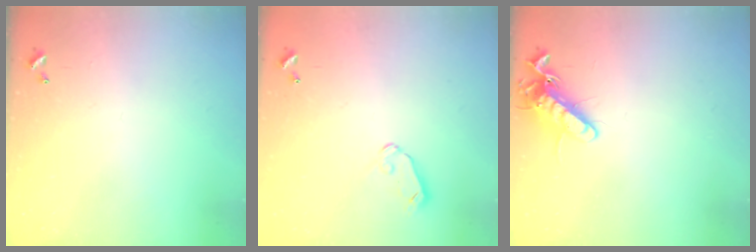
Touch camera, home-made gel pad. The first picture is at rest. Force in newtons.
{"total": 5.8, "press": 5.8, "slide": 0.5}
{"total": 11.7, "press": 11.6, "slide": 1.7}